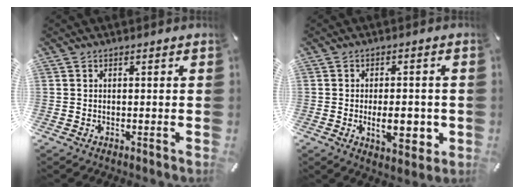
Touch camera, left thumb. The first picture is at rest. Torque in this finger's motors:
{"motor_torque": [0.60, 2.54, 0.91, 0.05, 0.35]}